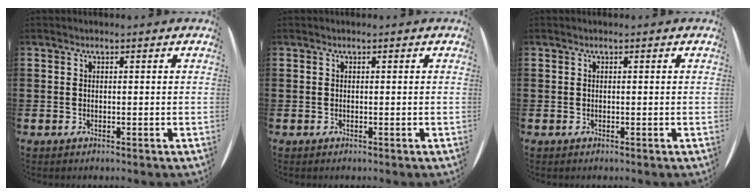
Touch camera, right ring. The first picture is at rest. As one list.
[{"total": 0.0}, {"total": 0.0}]